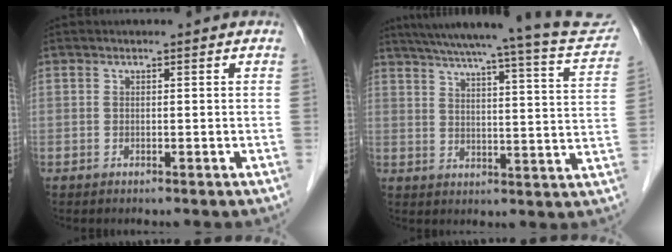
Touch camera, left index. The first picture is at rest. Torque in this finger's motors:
{"motor_torque": [0.96, -0.98, 0.35, 0.09]}